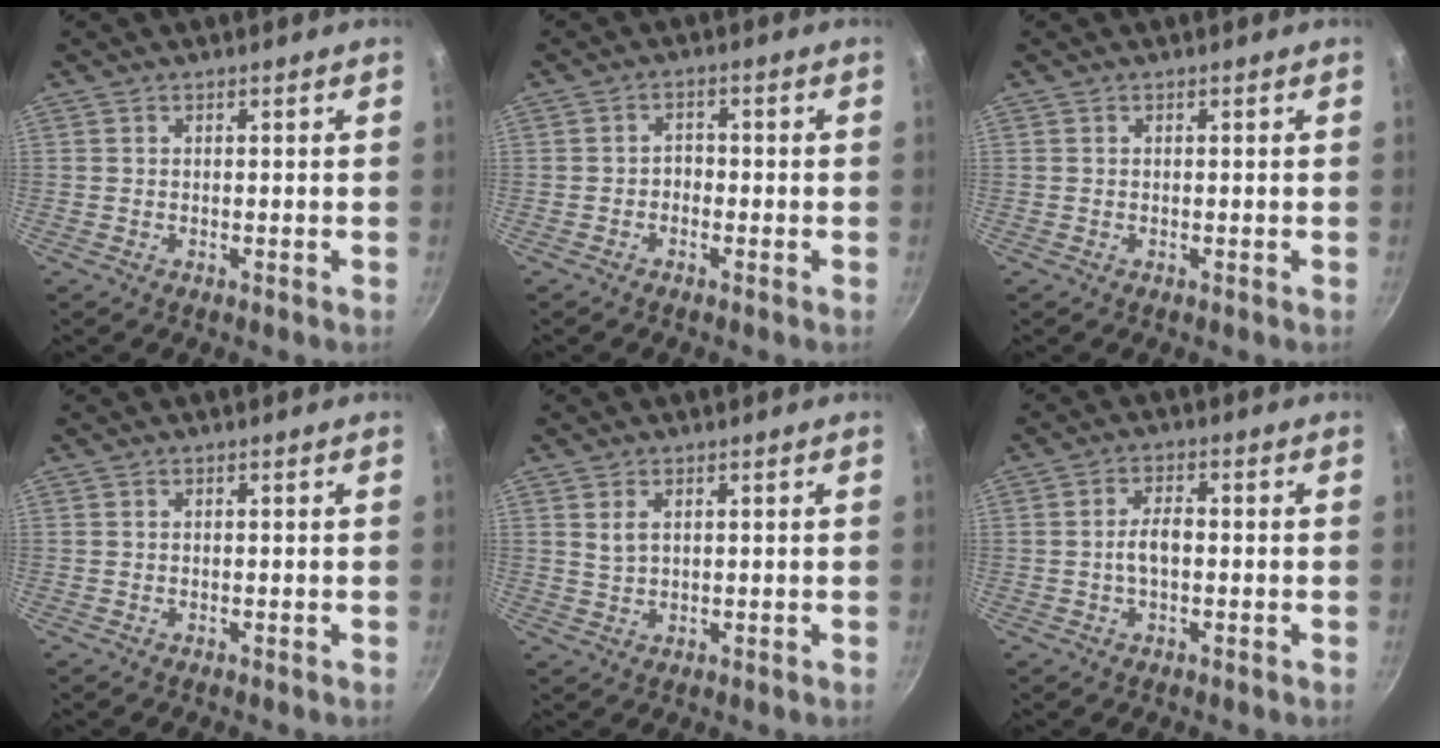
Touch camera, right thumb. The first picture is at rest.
{"total": 2.1, "force": [-0.9, 1.6, 0.9], "torque": [0.003, 0.013, -0.022]}
{"total": 0.0}
{"total": 0.0}
{"total": 2.4, "force": [1.0, 1.3, 1.7], "torque": [-0.033, -0.003, 0.025]}
{"total": 4.0, "force": [-0.4, 2.1, 3.4], "torque": [-0.067, 0.013, -0.010]}